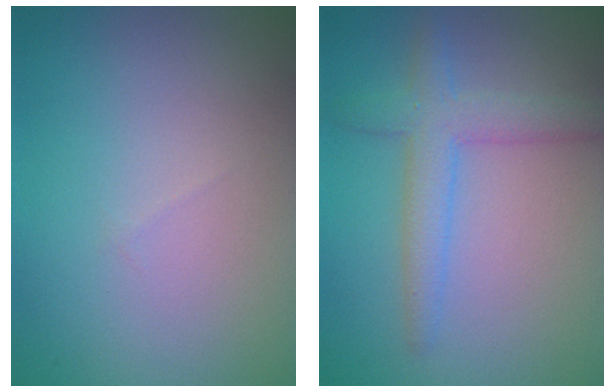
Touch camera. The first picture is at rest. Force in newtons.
{"total": 3.6, "press": 3.6, "slide": 0.0}